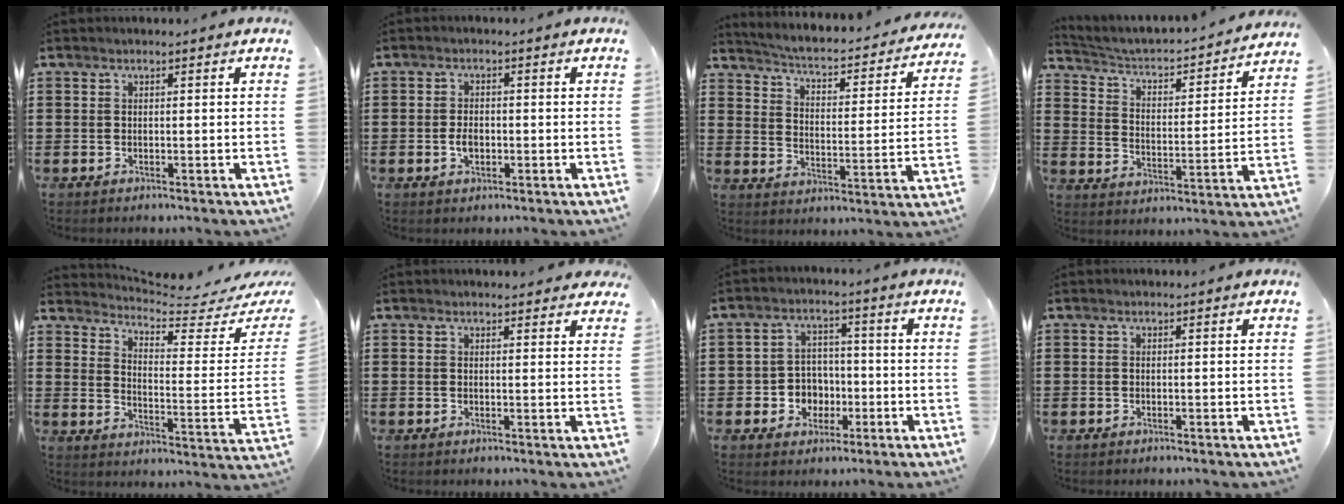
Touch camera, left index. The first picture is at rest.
{"total": 2.3, "force": [-0.4, 1.3, 1.9], "torque": [-0.044, 0.000, -0.009]}
{"total": 2.8, "force": [2.6, -0.1, 1.1], "torque": [-0.042, -0.033, 0.032]}
{"total": 2.5, "force": [2.2, 0.6, 0.9], "torque": [-0.034, -0.030, 0.025]}
{"total": 3.8, "force": [3.6, -0.1, 1.2], "torque": [-0.039, -0.038, 0.053]}
{"total": 1.6, "force": [1.5, 0.5, 0.4], "torque": [-0.003, 0.000, 0.028]}
{"total": 5.0, "force": [-1.4, 4.6, 1.4], "torque": [-0.039, 0.013, -0.025]}
{"total": 0.0}